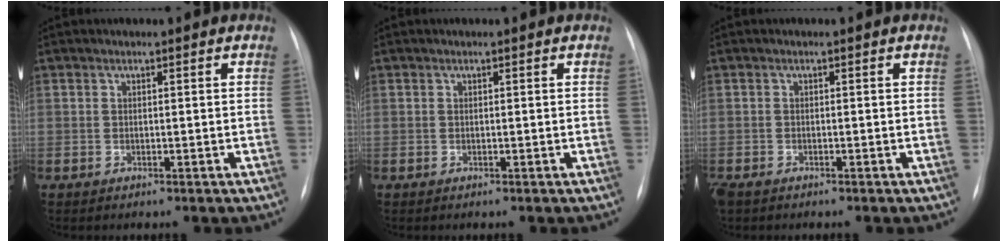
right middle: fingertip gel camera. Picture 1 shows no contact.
{"total": 0.0}
{"total": 2.2, "force": [-1.6, 1.0, 1.1], "torque": [-0.024, -0.005, -0.025]}